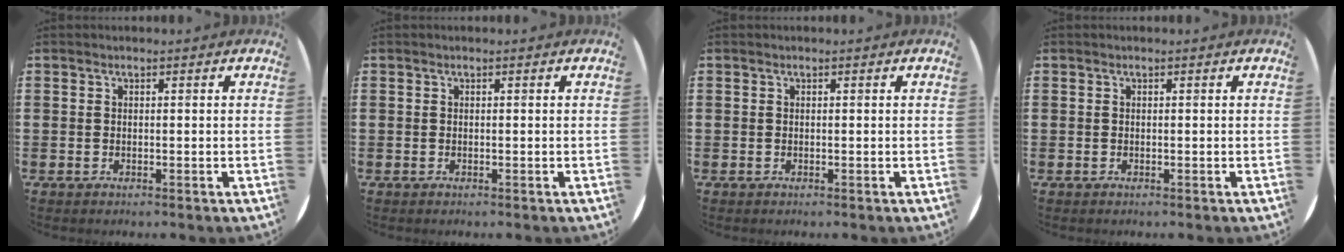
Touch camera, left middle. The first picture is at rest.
{"total": 0.0}
{"total": 0.0}
{"total": 0.0}